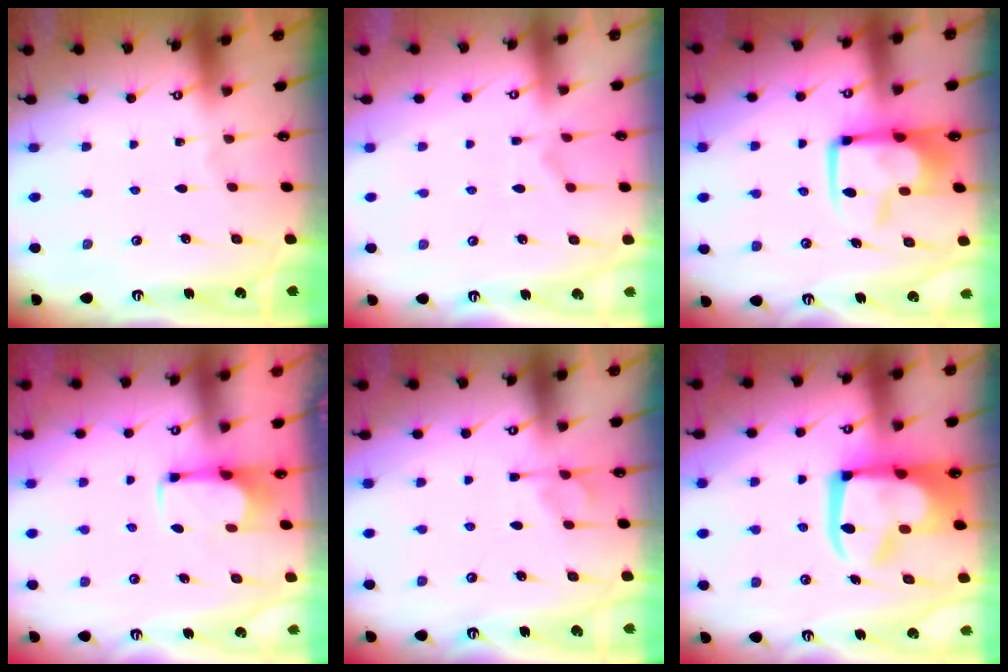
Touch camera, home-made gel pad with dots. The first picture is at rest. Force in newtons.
{"total": 3.9, "press": 3.7, "slide": 1.2}
{"total": 10.6, "press": 10.5, "slide": 1.3}
{"total": 2.8, "press": 2.7, "slide": 0.7}
{"total": 5.0, "press": 4.9, "slide": 0.6}
{"total": 12.2, "press": 12.0, "slide": 1.7}